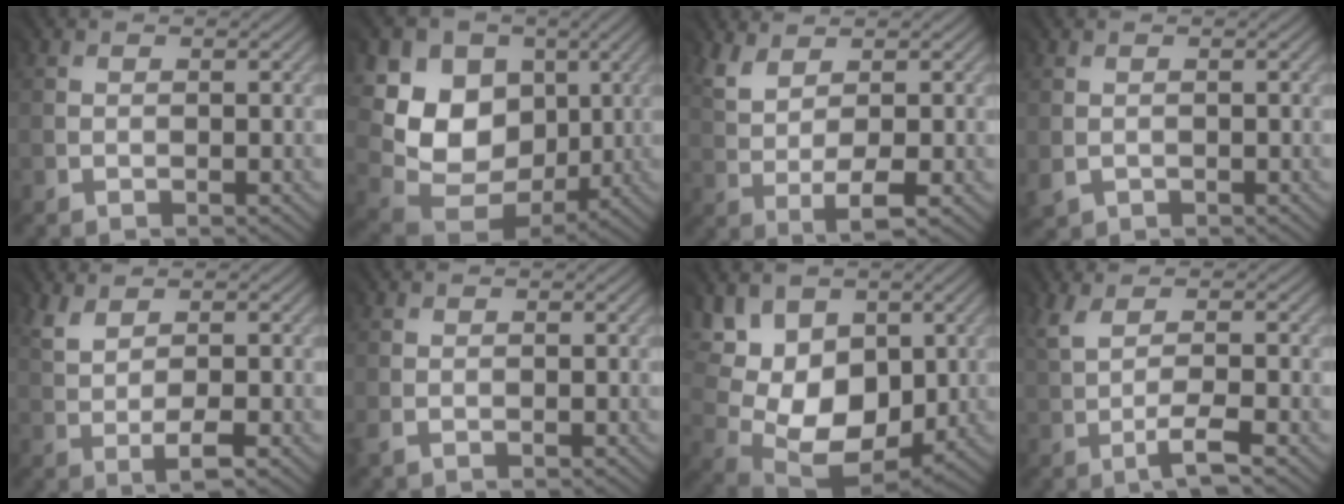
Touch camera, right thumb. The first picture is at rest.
{"total": 12.2, "force": [3.2, 9.8, 6.6], "torque": [-0.149, 0.004, 0.061]}
{"total": 4.4, "force": [2.0, 1.3, 3.7], "torque": [-0.083, -0.001, 0.042]}
{"total": 1.3, "force": [-0.1, 1.3, 0.1], "torque": [-0.010, -0.004, -0.003]}
{"total": 3.5, "force": [1.5, 0.9, 3.1], "torque": [-0.071, 0.001, 0.030]}
{"total": 0.9, "force": [-0.1, 0.5, 0.8], "torque": [-0.025, -0.001, -0.007]}
{"total": 13.0, "force": [4.4, 9.0, 8.3], "torque": [-0.185, 0.016, 0.088]}
{"total": 3.7, "force": [0.0, 0.4, 3.7], "torque": [-0.081, 0.007, -0.001]}